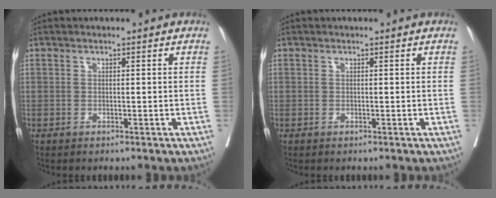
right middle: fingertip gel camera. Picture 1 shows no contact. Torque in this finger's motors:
{"motor_torque": [0.00, 0.00, -0.02, -0.01]}